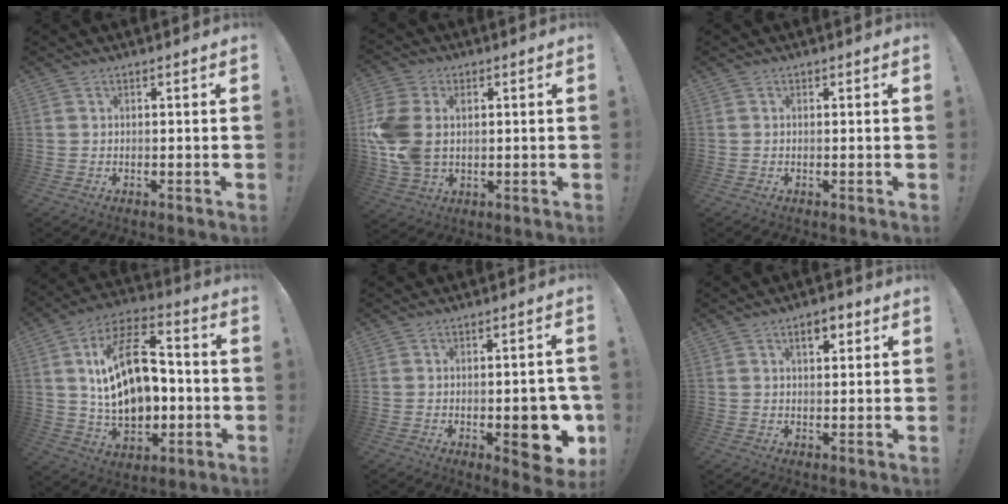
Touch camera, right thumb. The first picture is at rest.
{"total": 13.2, "force": [1.9, 9.9, 8.6], "torque": [-0.178, -0.012, 0.035]}
{"total": 0.0}
{"total": 21.6, "force": [1.9, 13.7, 16.6], "torque": [-0.274, -0.003, 0.037]}
{"total": 12.0, "force": [-3.1, 5.0, 10.4], "torque": [-0.104, 0.000, -0.039]}
{"total": 5.0, "force": [2.3, 2.5, 3.6], "torque": [-0.040, -0.004, 0.033]}